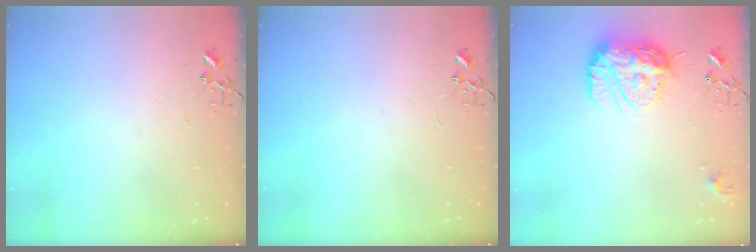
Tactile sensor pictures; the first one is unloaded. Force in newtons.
{"total": 0.0}
{"total": 14.6, "press": 14.5, "slide": 1.5}